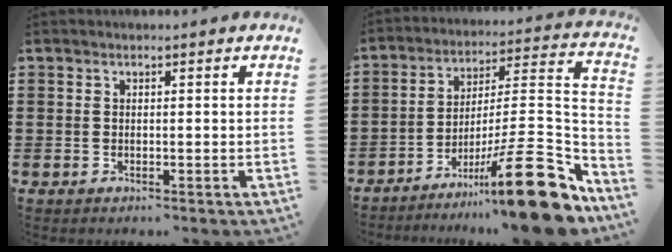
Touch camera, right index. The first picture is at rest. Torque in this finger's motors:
{"motor_torque": [1.01, -0.86, 0.13, -0.01]}